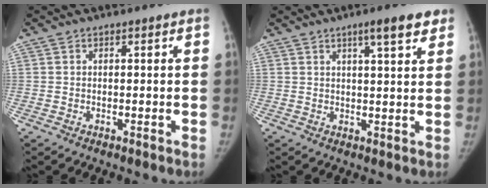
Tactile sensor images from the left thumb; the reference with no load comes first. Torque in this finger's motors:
{"motor_torque": [0.40, 0.38, 0.23, 0.69, 0.01]}